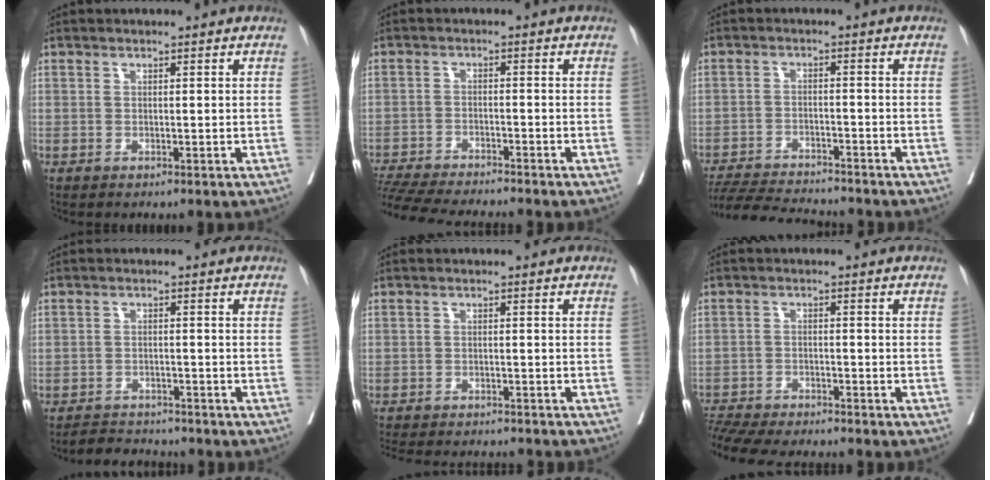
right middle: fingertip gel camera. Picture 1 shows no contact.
{"total": 13.1, "force": [-12.0, 0.5, 5.2], "torque": [-0.092, -0.017, -0.190]}
{"total": 11.9, "force": [-11.3, 0.7, 3.8], "torque": [-0.067, -0.010, -0.174]}
{"total": 4.6, "force": [-4.5, 1.0, 0.2], "torque": [-0.007, -0.011, -0.073]}
{"total": 14.5, "force": [-13.4, 2.2, 5.2], "torque": [-0.111, -0.021, -0.176]}
{"total": 13.2, "force": [-12.1, 1.4, 5.0], "torque": [-0.101, -0.012, -0.188]}